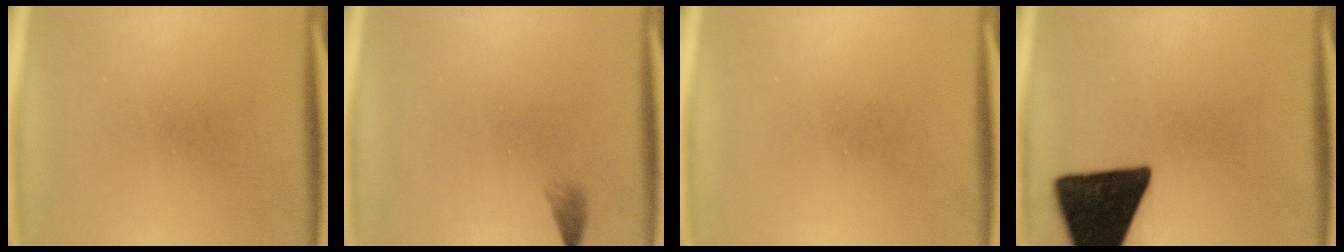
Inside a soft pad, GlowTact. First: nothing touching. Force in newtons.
{"total": 1.0}
{"total": 0.0}
{"total": 18.8}